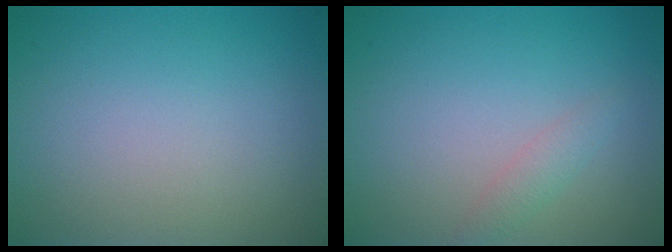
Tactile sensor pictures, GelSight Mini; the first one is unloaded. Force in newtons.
{"total": 1.2, "press": 1.2, "slide": 0.0}